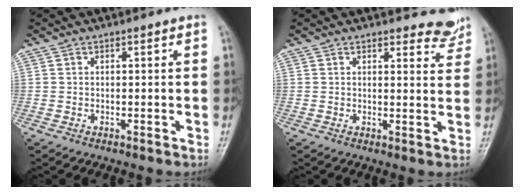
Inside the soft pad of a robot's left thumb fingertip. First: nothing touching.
{"total": 4.5, "force": [4.2, 1.4, 0.4], "torque": [0.021, -0.035, 0.037]}